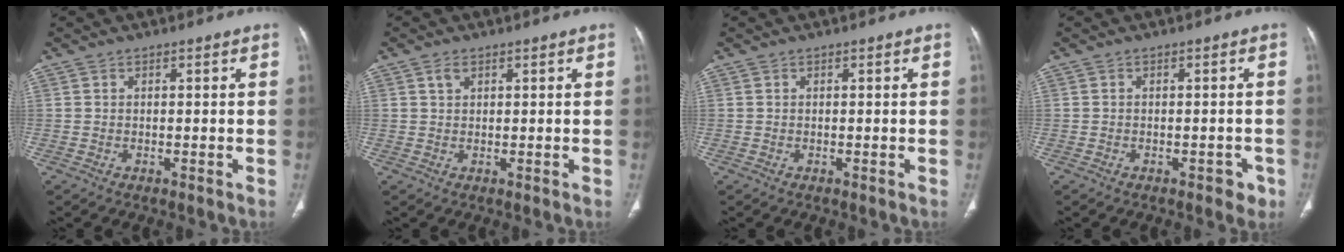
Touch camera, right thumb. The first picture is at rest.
{"total": 1.6, "force": [0.9, 0.9, 0.9], "torque": [-0.017, 0.001, 0.018]}
{"total": 0.0}
{"total": 2.3, "force": [-1.3, 1.4, 1.3], "torque": [-0.002, 0.008, -0.014]}